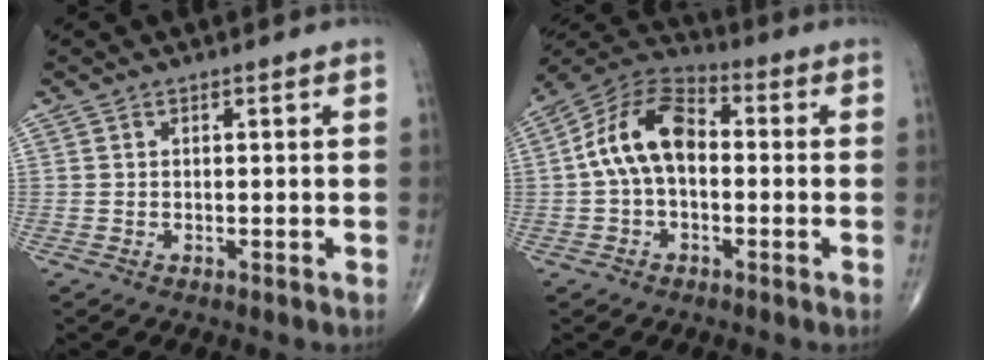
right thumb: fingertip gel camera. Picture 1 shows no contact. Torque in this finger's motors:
{"motor_torque": [1.61, 1.85, 0.44, -0.44, 0.17]}